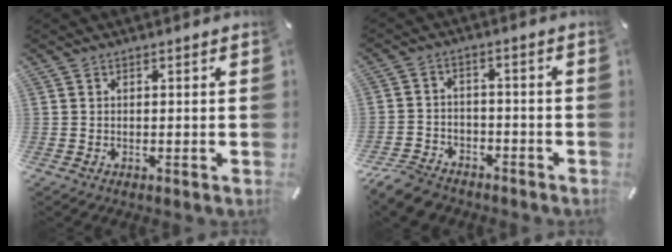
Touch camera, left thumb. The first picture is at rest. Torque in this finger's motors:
{"motor_torque": [-0.18, 0.35, 0.20, 0.25, 0.24]}